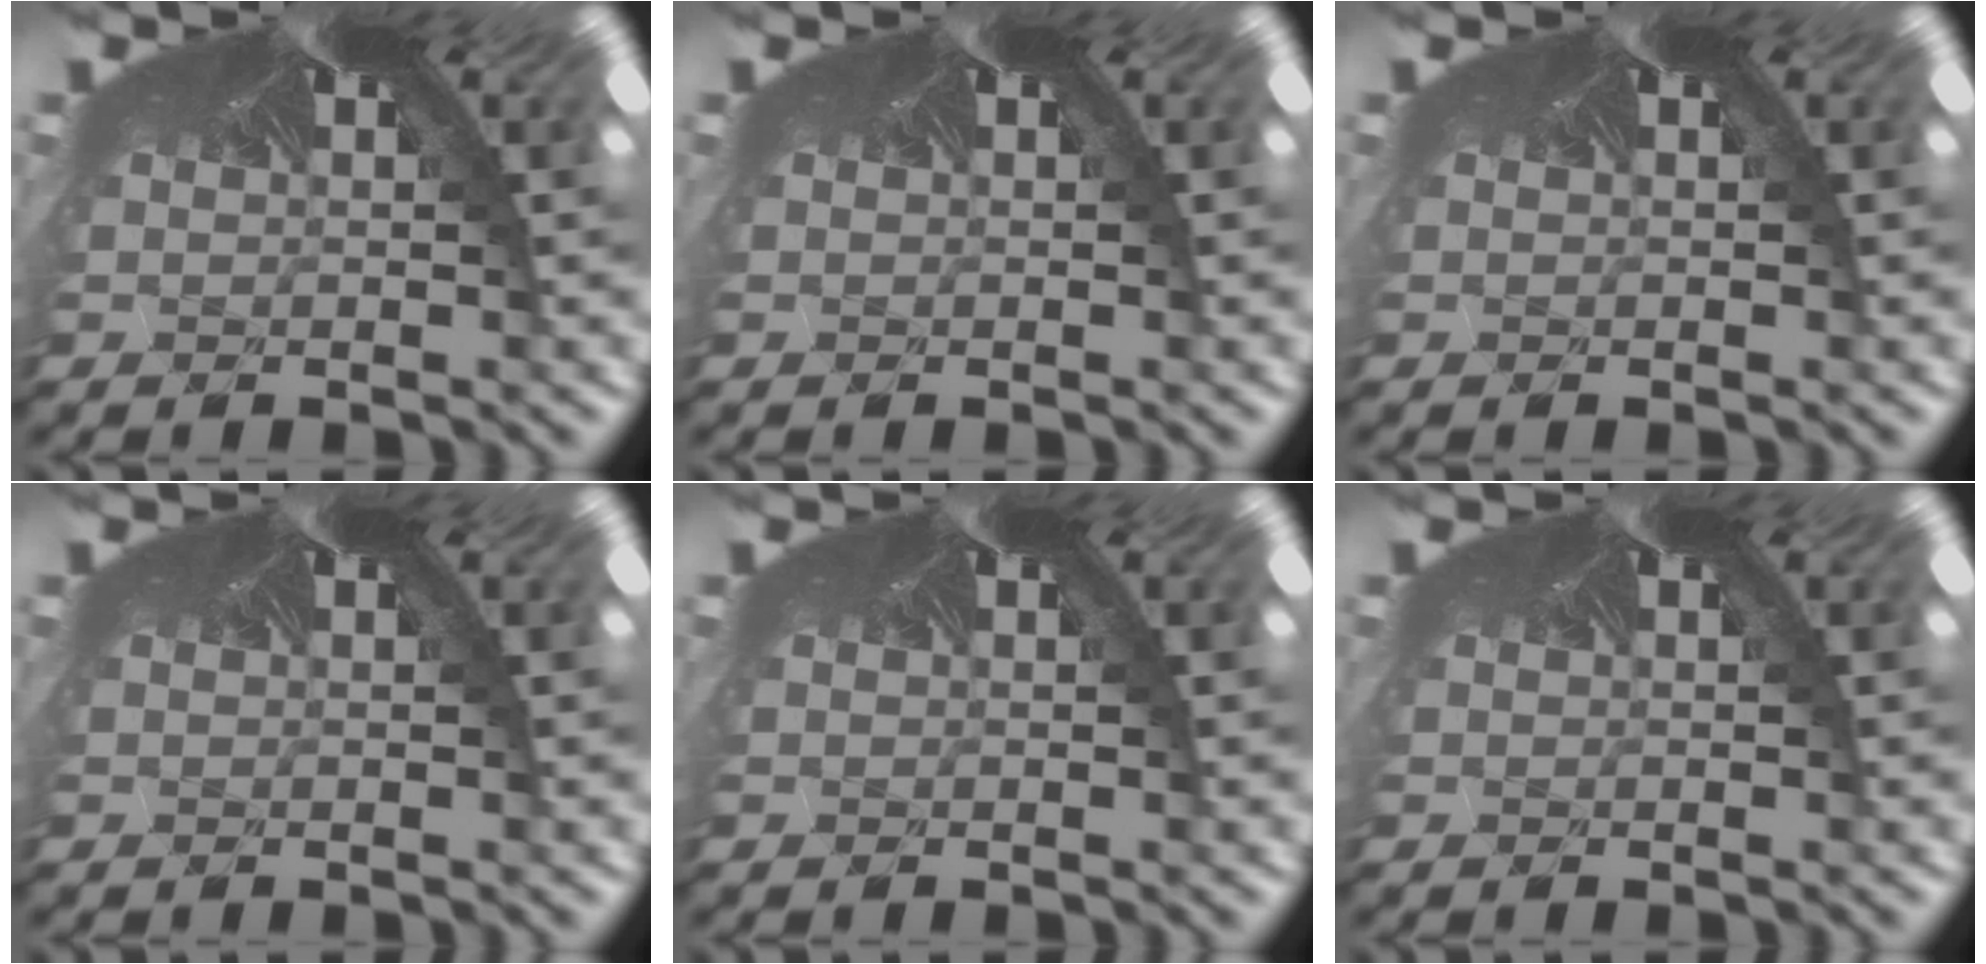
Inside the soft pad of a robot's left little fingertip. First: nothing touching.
{"total": 0.0}
{"total": 0.0}
{"total": 0.0}
{"total": 0.0}
{"total": 0.0}